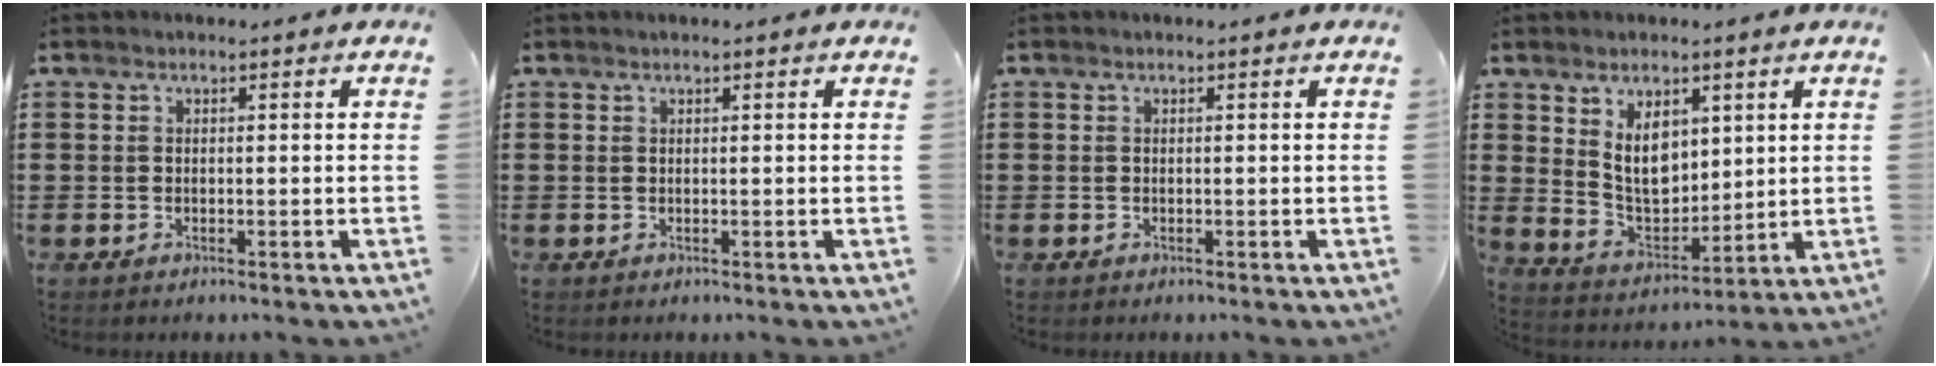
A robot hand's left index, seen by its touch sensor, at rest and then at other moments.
{"total": 0.0}
{"total": 0.0}
{"total": 7.6, "force": [3.4, 4.9, 4.8], "torque": [-0.086, -0.008, 0.061]}